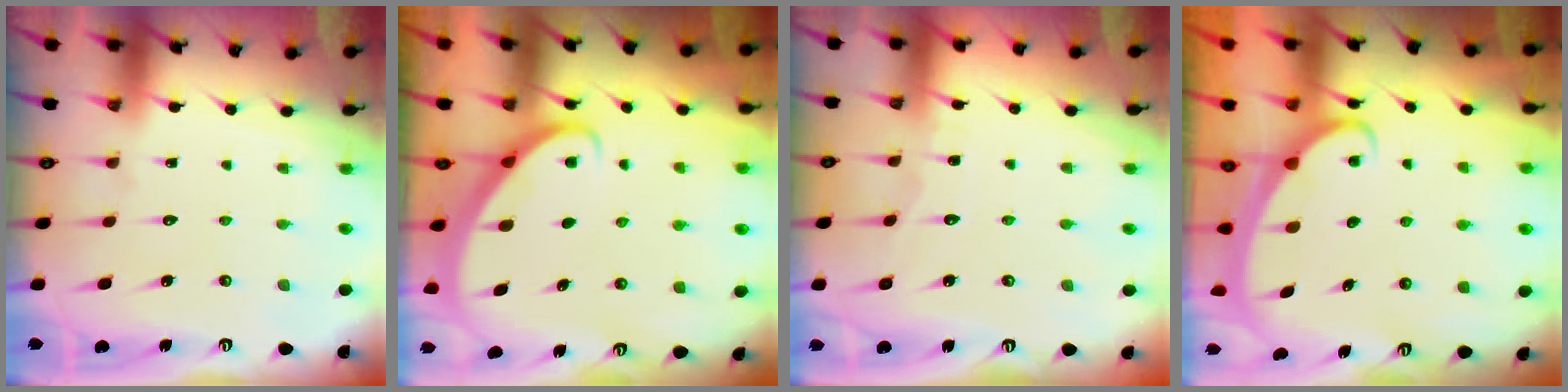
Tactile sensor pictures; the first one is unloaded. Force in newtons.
{"total": 2.7, "press": 2.7, "slide": 0.2}
{"total": 3.7, "press": 3.6, "slide": 0.4}
{"total": 2.3, "press": 2.3, "slide": 0.3}